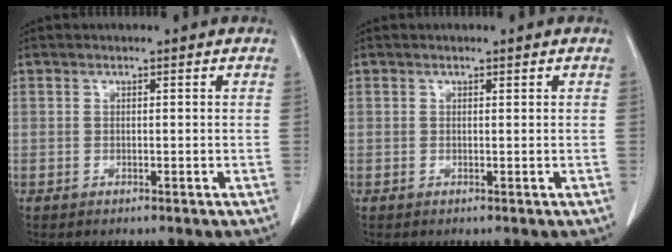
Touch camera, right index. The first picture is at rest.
{"total": 0.0}